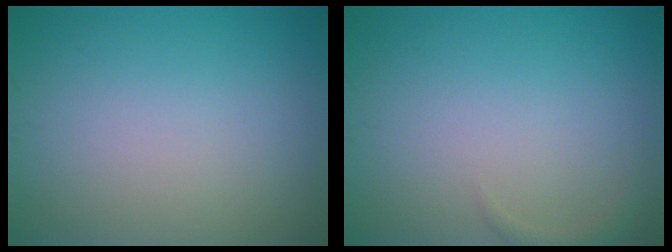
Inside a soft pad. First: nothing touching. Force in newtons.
{"total": 1.0, "press": 1.0, "slide": 0.1}